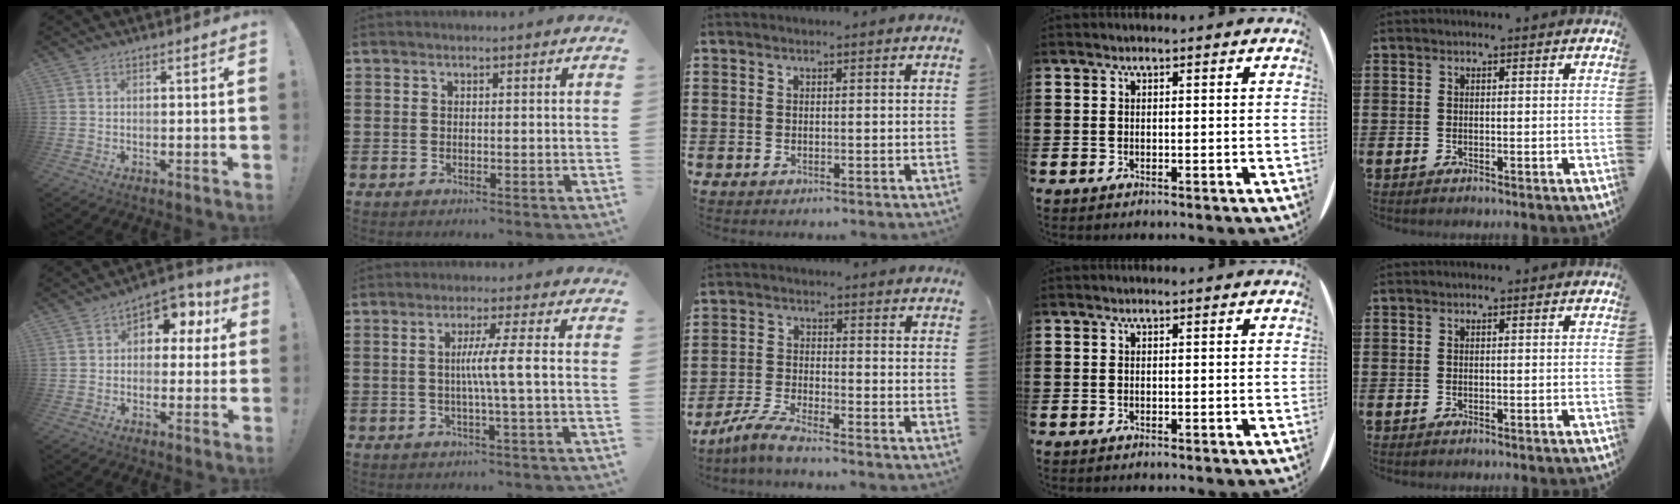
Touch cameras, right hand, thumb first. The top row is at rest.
{"thumb": {"total": 7.6, "force": [2.6, 6.0, 3.9], "torque": [-0.042, -0.015, 0.049]}, "index": {"total": 5.2, "force": [-0.2, -0.8, 5.2], "torque": [-0.094, -0.010, -0.009]}, "middle": {"total": 5.2, "force": [-4.8, 0.2, 2.1], "torque": [-0.057, -0.007, -0.098]}}